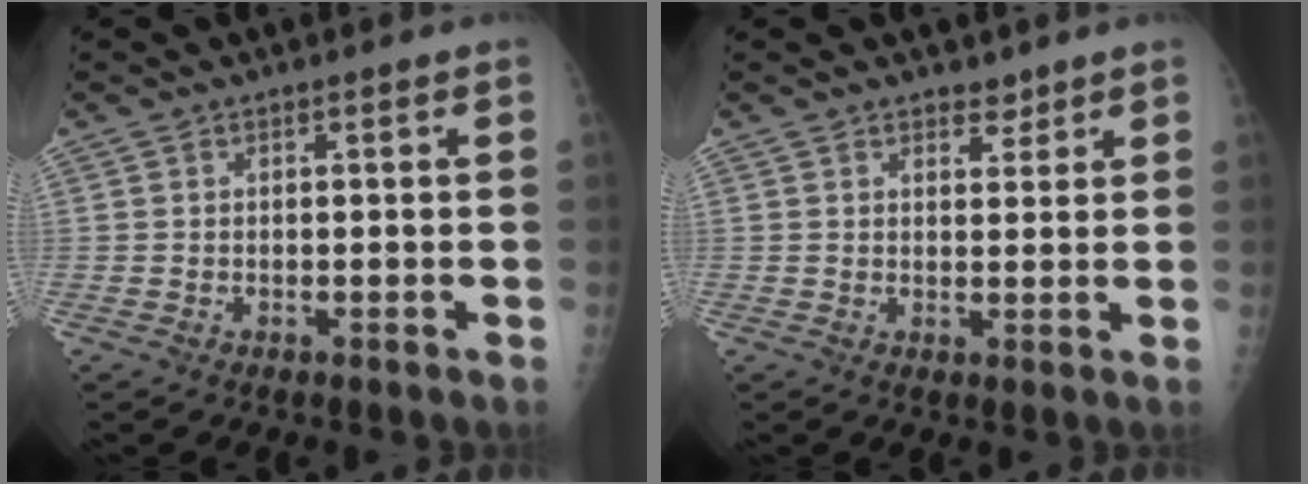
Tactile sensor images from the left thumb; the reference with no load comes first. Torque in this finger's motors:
{"motor_torque": [-0.46, 0.00, -0.24, -0.25, 0.01]}